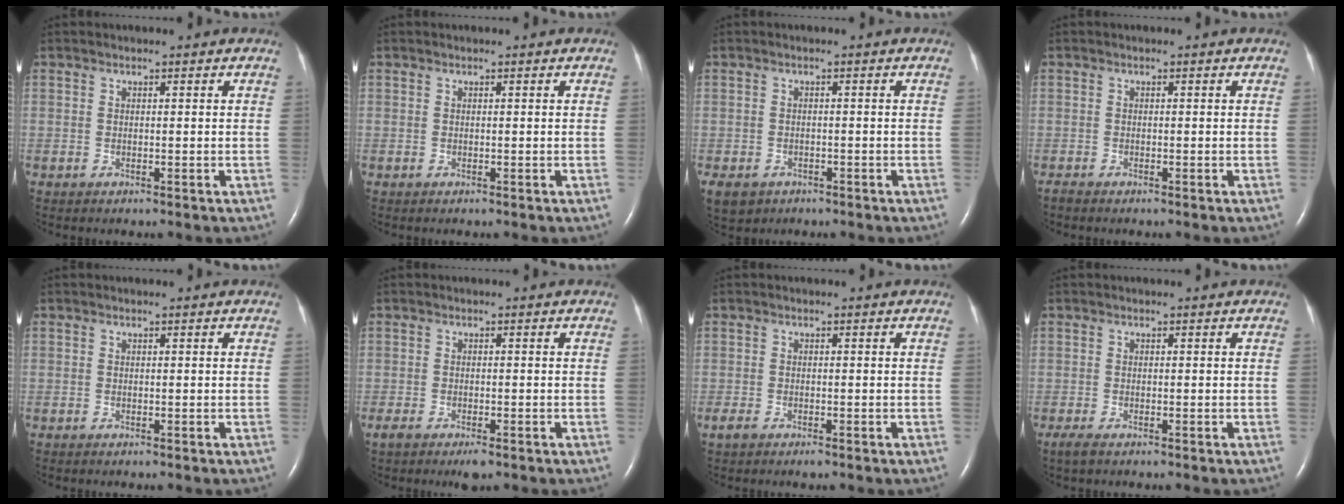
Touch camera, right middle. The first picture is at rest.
{"total": 0.0}
{"total": 6.0, "force": [-3.5, 4.6, 1.9], "torque": [-0.043, -0.001, -0.049]}
{"total": 0.6, "force": [-0.6, 0.0, 0.2], "torque": [-0.012, -0.003, -0.014]}
{"total": 0.0}
{"total": 3.9, "force": [-2.7, 1.2, 2.6], "torque": [-0.050, -0.011, -0.040]}
{"total": 2.1, "force": [-1.5, 0.8, 1.3], "torque": [-0.033, -0.005, -0.022]}
{"total": 1.7, "force": [-1.1, 0.5, 1.1], "torque": [-0.033, -0.007, -0.021]}